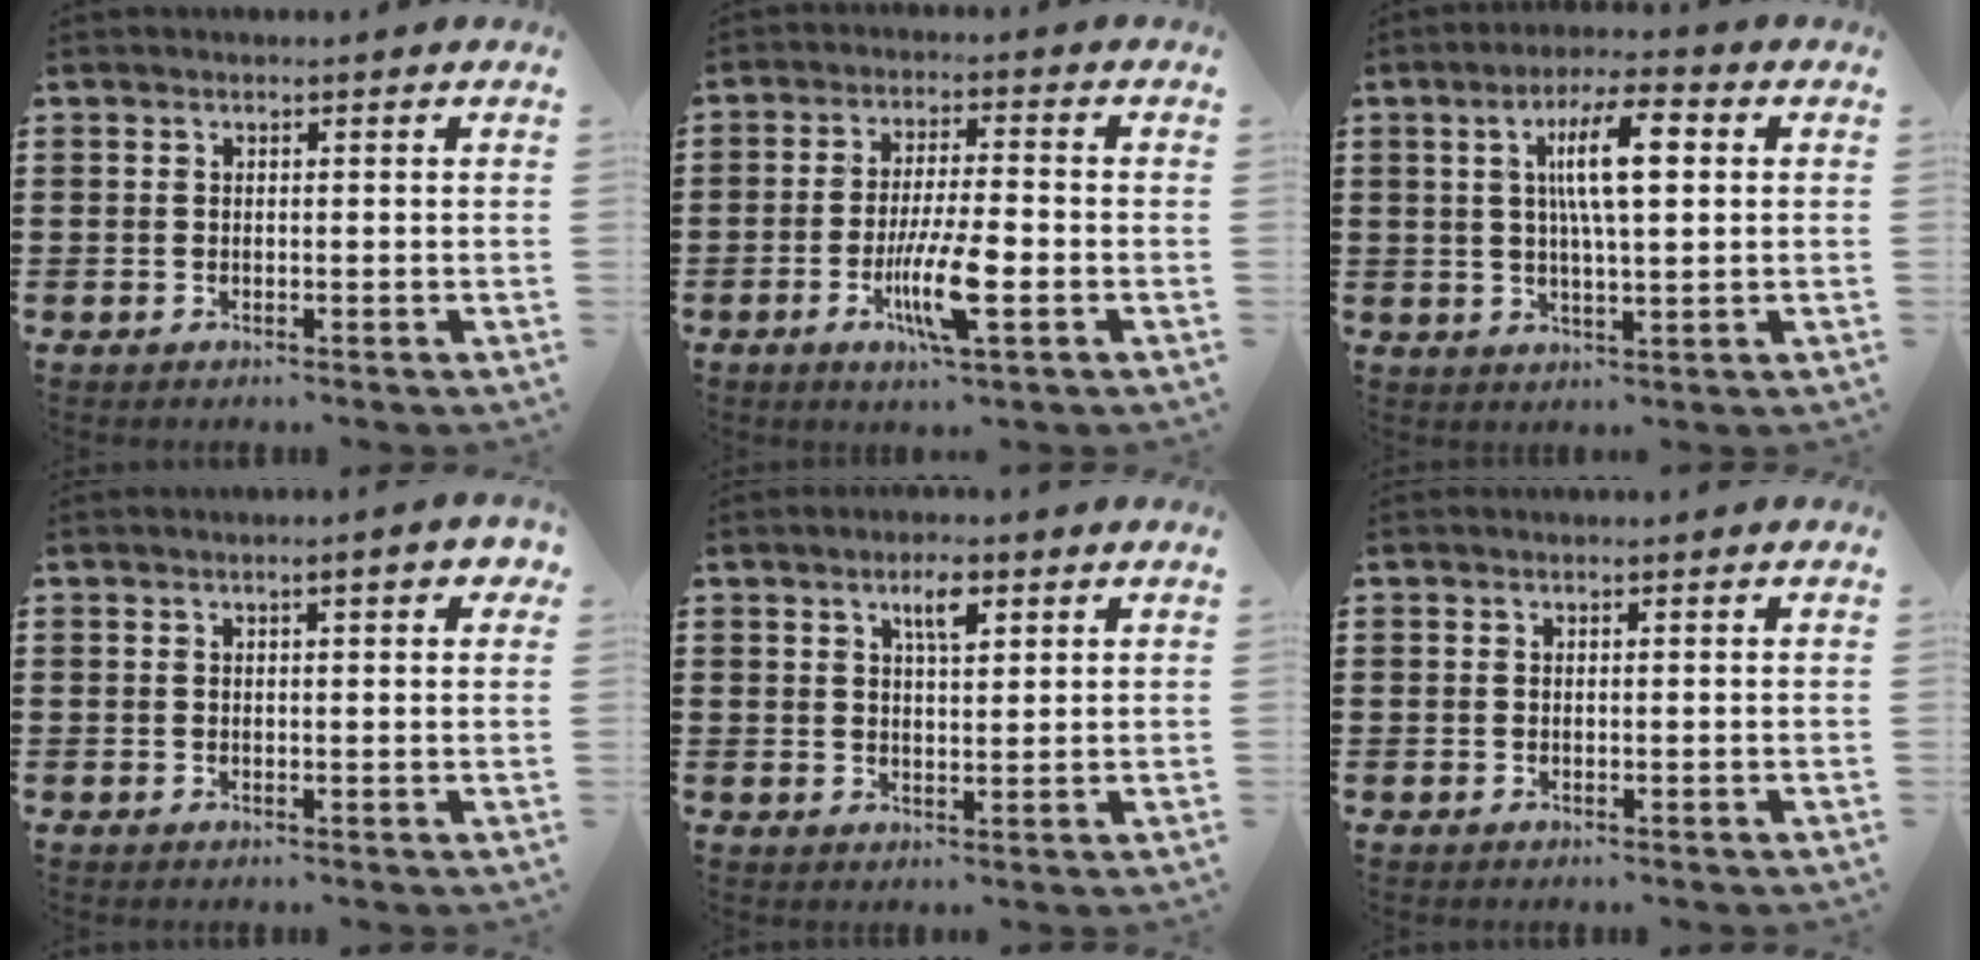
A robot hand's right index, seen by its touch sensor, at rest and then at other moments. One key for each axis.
{"total": 9.2, "fx": -2.9, "fy": 1.8, "fz": 8.5, "tx": -0.169, "ty": -0.013, "tz": -0.053}
{"total": 9.2, "fx": 2.1, "fy": 2.2, "fz": 8.7, "tx": -0.169, "ty": 0.005, "tz": 0.028}
{"total": 2.5, "fx": 1.1, "fy": 0.5, "fz": 2.2, "tx": -0.037, "ty": 0.002, "tz": 0.015}
{"total": 3.9, "fx": 2.2, "fy": 1.1, "fz": 3.0, "tx": -0.049, "ty": 0.000, "tz": 0.034}
{"total": 0.0}